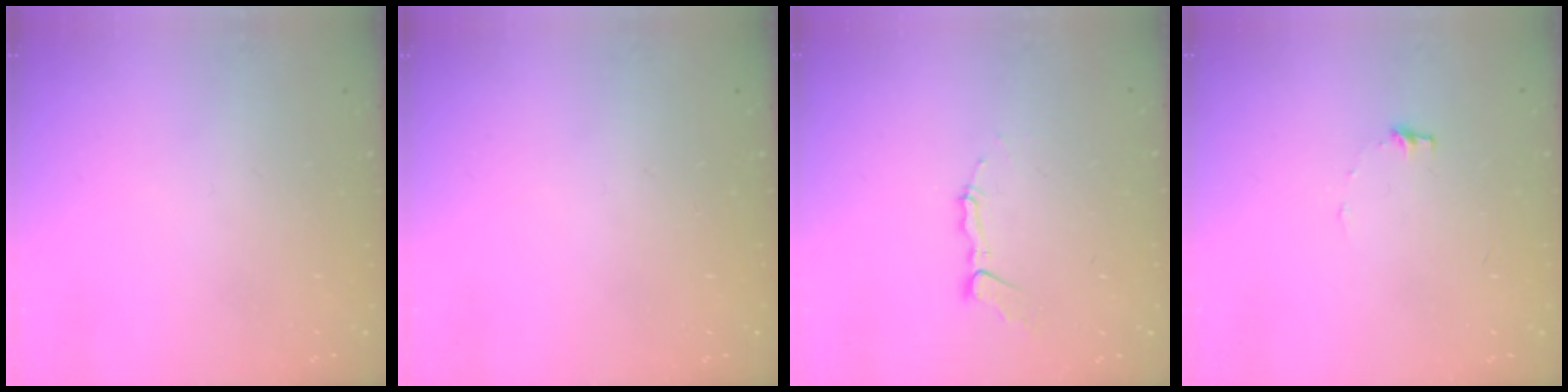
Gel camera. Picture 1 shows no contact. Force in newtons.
{"total": 0.0}
{"total": 5.4, "press": 5.4, "slide": 0.3}
{"total": 5.5, "press": 5.5, "slide": 0.5}